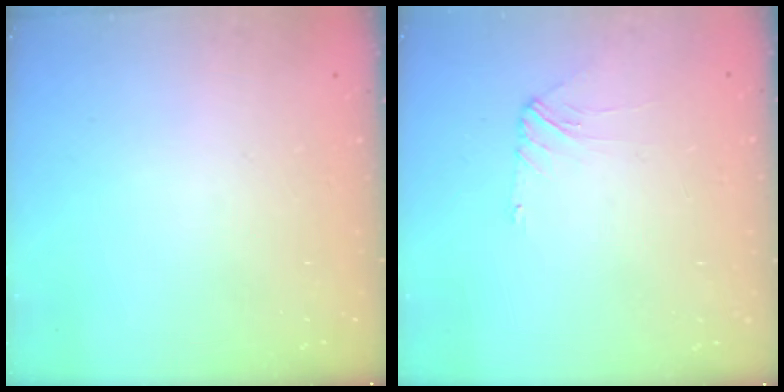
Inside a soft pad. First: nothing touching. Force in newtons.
{"total": 2.8, "press": 2.7, "slide": 0.5}